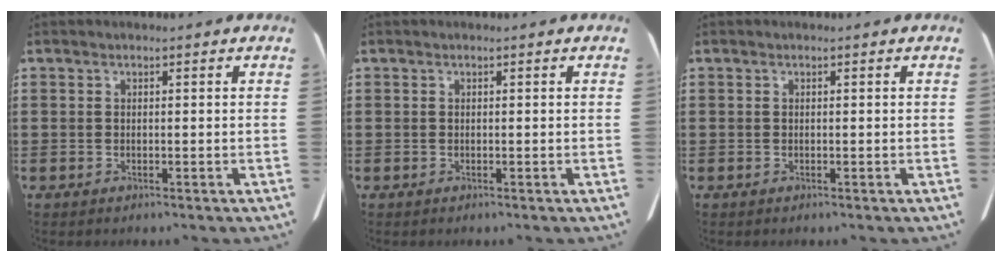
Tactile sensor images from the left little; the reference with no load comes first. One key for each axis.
{"total": 0.0}
{"total": 0.0}